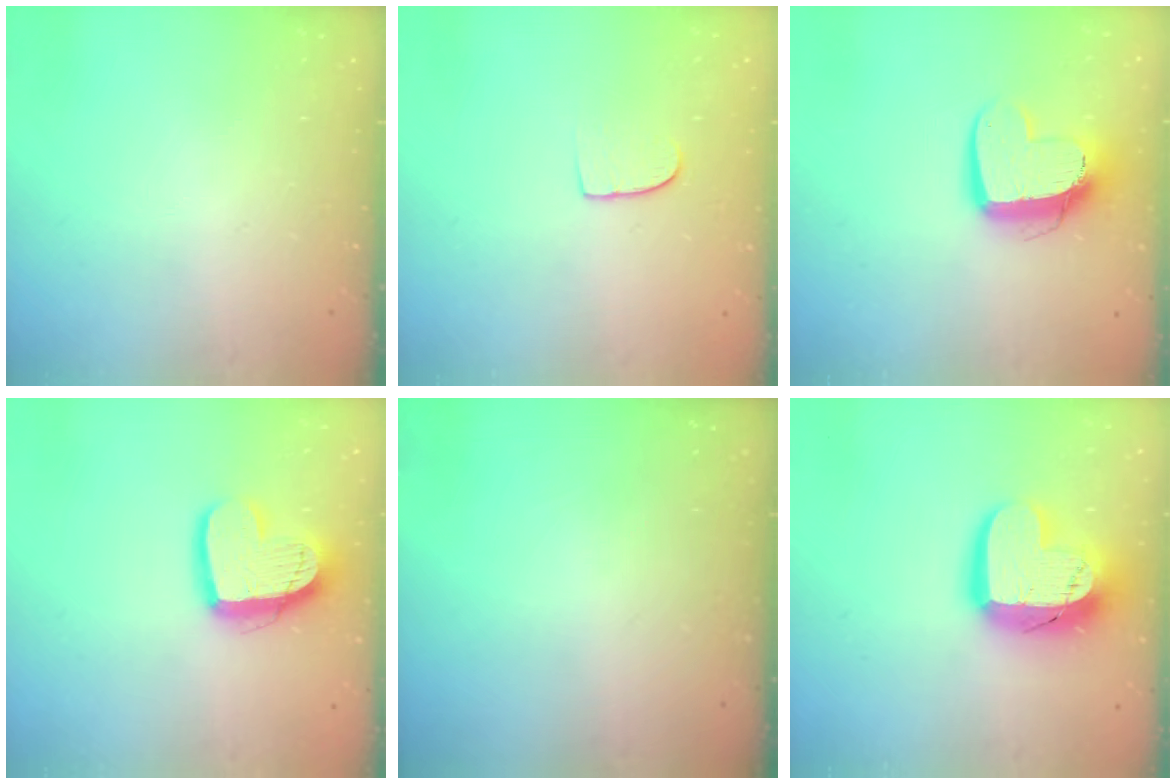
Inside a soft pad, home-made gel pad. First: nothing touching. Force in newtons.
{"total": 7.3, "press": 7.2, "slide": 0.5}
{"total": 12.1, "press": 12.0, "slide": 1.2}
{"total": 15.3, "press": 15.2, "slide": 1.3}
{"total": 0.0}
{"total": 17.0, "press": 17.0, "slide": 1.3}